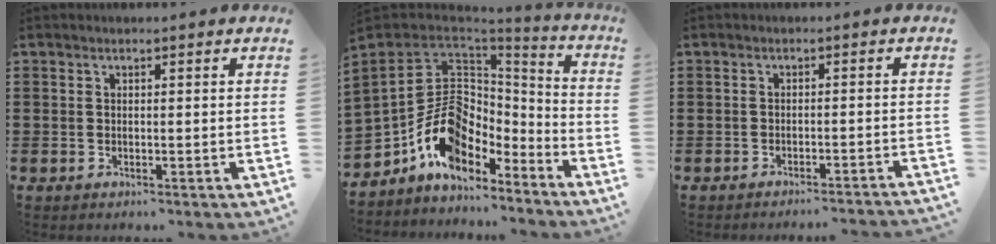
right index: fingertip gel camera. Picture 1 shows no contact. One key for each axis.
{"total": 13.1, "fx": -4.7, "fy": 9.3, "fz": 7.9, "tx": -0.173, "ty": 0.022, "tz": -0.091}
{"total": 2.0, "fx": -1.9, "fy": -0.5, "fz": 0.3, "tx": -0.007, "ty": 0.000, "tz": -0.039}